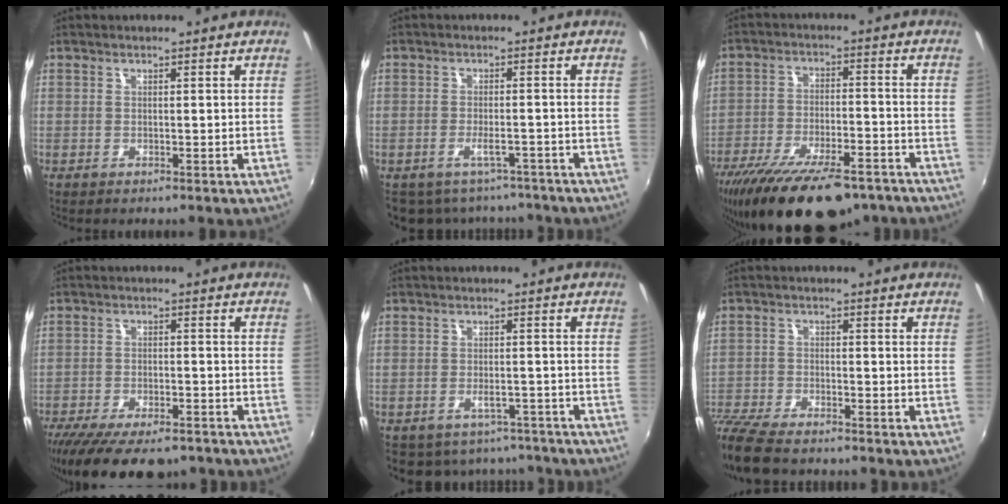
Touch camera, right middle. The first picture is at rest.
{"total": 8.5, "force": [-7.3, 3.7, 2.3], "torque": [-0.051, 0.000, -0.094]}
{"total": 21.1, "force": [-16.0, 7.1, 11.8], "torque": [-0.224, -0.039, -0.240]}
{"total": 15.2, "force": [-11.8, 5.1, 8.0], "torque": [-0.172, -0.040, -0.183]}
{"total": 8.7, "force": [-7.1, 4.6, 1.9], "torque": [-0.047, 0.006, -0.083]}
{"total": 11.3, "force": [-9.8, 2.8, 5.0], "torque": [-0.137, -0.030, -0.187]}